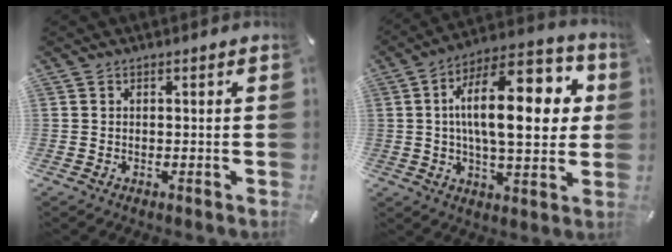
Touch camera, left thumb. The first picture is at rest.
{"total": 20.7, "force": [4.0, 9.0, 18.2], "torque": [-0.294, -0.012, 0.054]}